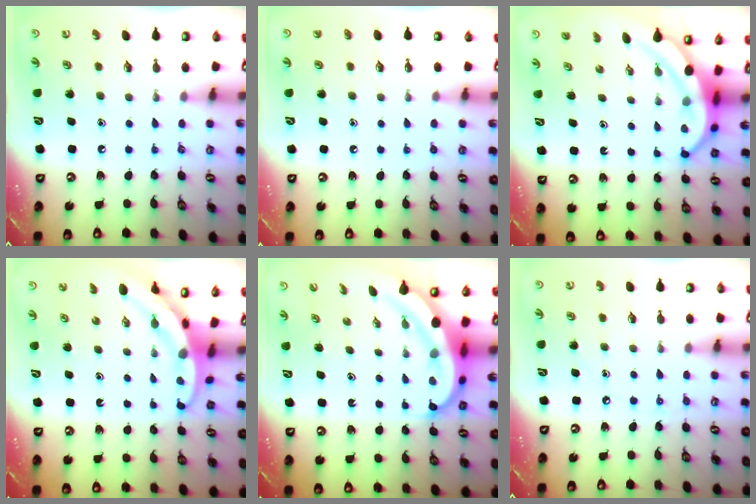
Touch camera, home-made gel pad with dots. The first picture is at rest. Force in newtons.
{"total": 0.7, "press": 0.7, "slide": 0.0}
{"total": 7.4, "press": 7.3, "slide": 0.8}
{"total": 3.1, "press": 3.1, "slide": 0.2}
{"total": 6.7, "press": 6.6, "slide": 1.5}
{"total": 2.3, "press": 2.3, "slide": 0.3}